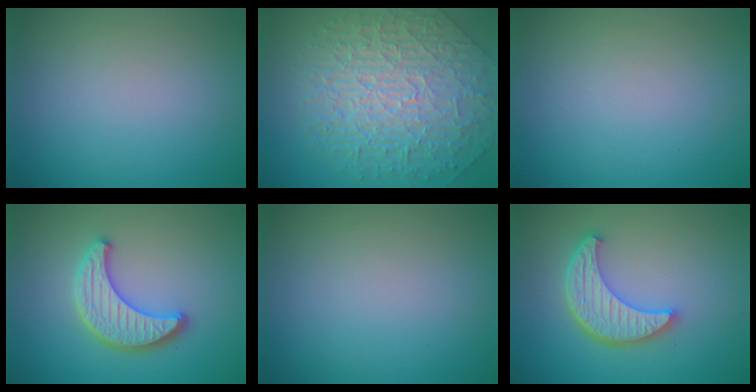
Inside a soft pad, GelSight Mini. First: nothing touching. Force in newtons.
{"total": 9.9, "press": 6.6, "slide": 7.3}
{"total": 0.0}
{"total": 3.8, "press": 3.7, "slide": 0.9}
{"total": 0.0}
{"total": 5.7, "press": 4.3, "slide": 3.7}